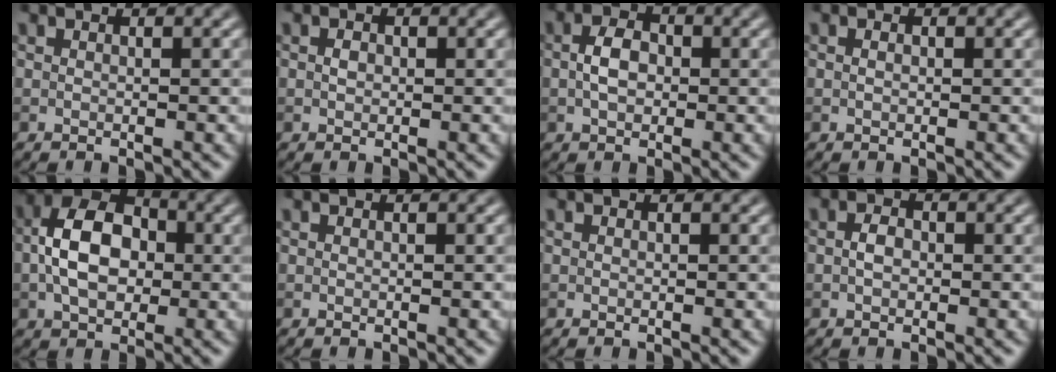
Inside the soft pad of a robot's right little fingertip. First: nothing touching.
{"total": 0.8, "force": [0.0, 0.6, 0.5], "torque": [-0.010, -0.001, 0.000]}
{"total": 2.9, "force": [-0.1, 2.0, 2.2], "torque": [-0.043, 0.005, -0.006]}
{"total": 0.6, "force": [0.1, 0.4, 0.4], "torque": [-0.008, -0.002, 0.002]}
{"total": 7.0, "force": [-0.4, 4.6, 5.3], "torque": [-0.095, 0.017, -0.016]}
{"total": 0.0}
{"total": 0.0}
{"total": 1.5, "force": [-0.2, 1.0, 1.1], "torque": [-0.021, 0.003, -0.007]}